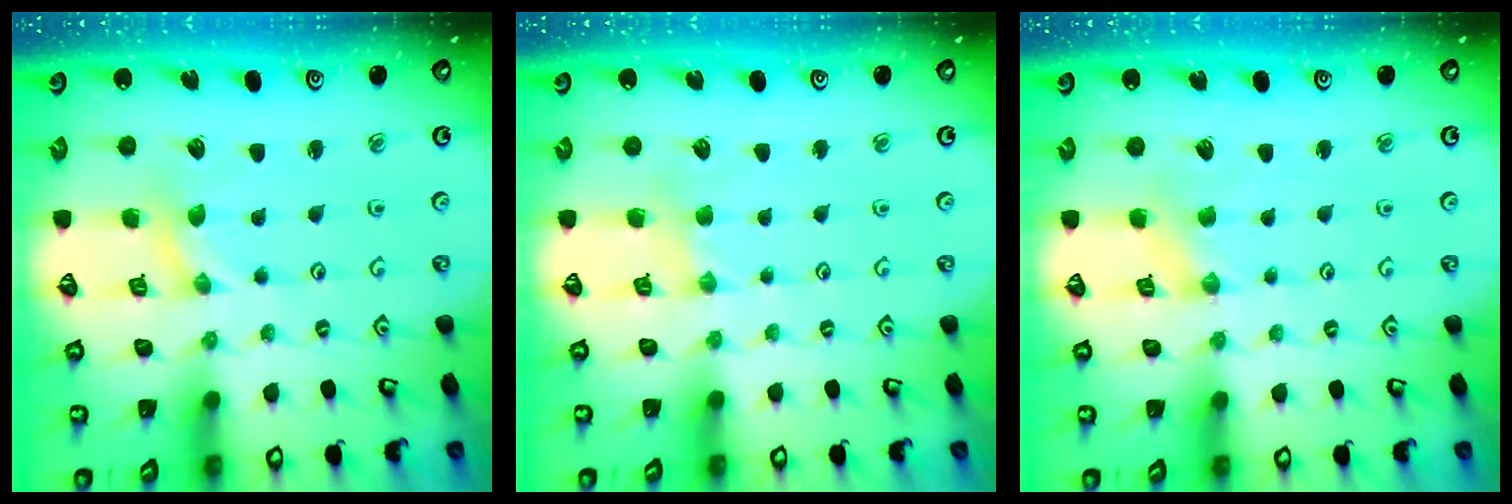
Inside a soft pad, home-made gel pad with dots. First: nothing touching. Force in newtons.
{"total": 2.3, "press": 2.3, "slide": 0.3}
{"total": 1.0, "press": 1.0, "slide": 0.2}